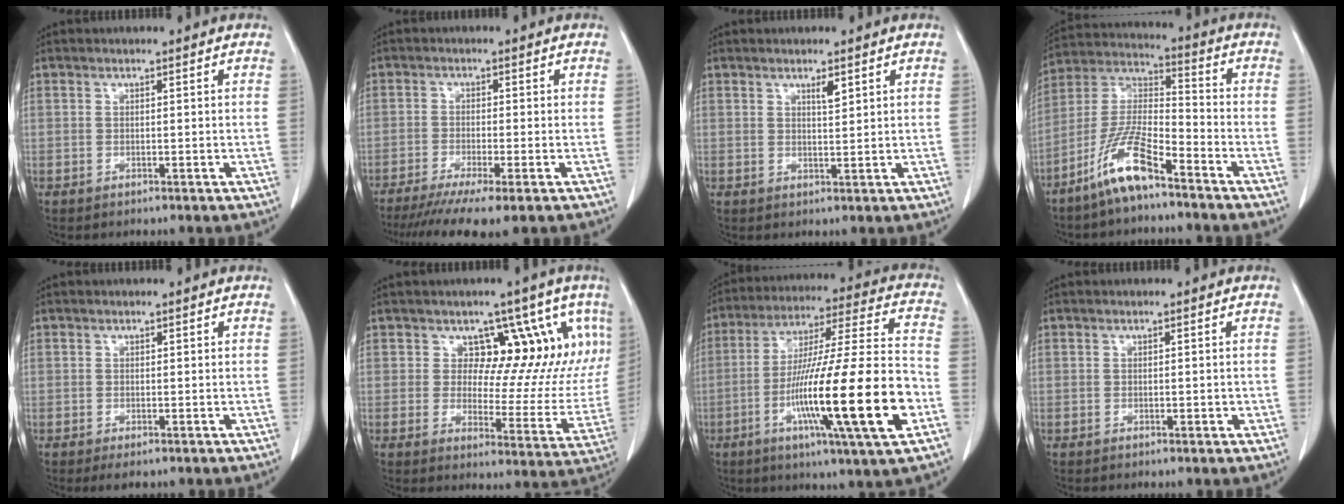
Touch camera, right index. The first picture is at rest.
{"total": 9.2, "force": [-6.7, 0.3, 6.3], "torque": [-0.101, -0.017, -0.107]}
{"total": 1.8, "force": [1.1, 0.3, 1.4], "torque": [-0.025, -0.004, 0.020]}
{"total": 11.2, "force": [-7.6, 1.9, 8.0], "torque": [-0.174, -0.006, -0.152]}
{"total": 1.4, "force": [-0.6, 0.8, 1.0], "torque": [-0.014, -0.001, -0.004]}
{"total": 10.0, "force": [5.8, 6.8, 4.5], "torque": [-0.031, -0.003, 0.066]}
{"total": 23.1, "force": [-7.0, 0.4, 22.0], "torque": [-0.365, -0.020, -0.118]}
{"total": 0.8, "force": [0.0, 0.4, 0.7], "torque": [-0.007, 0.001, 0.004]}